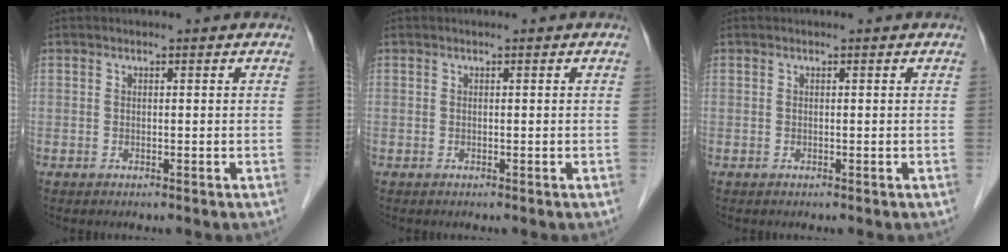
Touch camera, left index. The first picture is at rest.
{"total": 0.0}
{"total": 0.0}